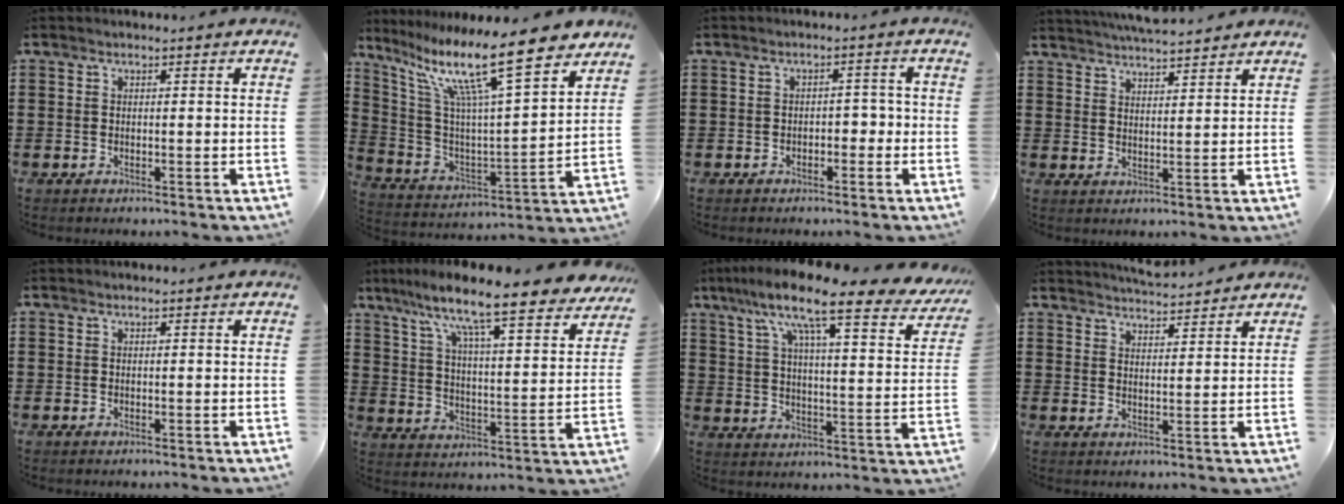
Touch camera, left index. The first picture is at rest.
{"total": 15.1, "force": [10.7, 1.9, 10.5], "torque": [-0.217, -0.067, 0.171]}
{"total": 1.9, "force": [-1.2, 1.0, 1.1], "torque": [-0.027, 0.006, -0.029]}
{"total": 4.3, "force": [4.3, 0.0, 0.7], "torque": [-0.027, -0.018, 0.078]}
{"total": 0.0}
{"total": 10.0, "force": [8.4, 0.3, 5.5], "torque": [-0.132, -0.062, 0.133]}
{"total": 12.5, "force": [9.4, 1.4, 8.1], "torque": [-0.166, -0.055, 0.148]}
{"total": 3.9, "force": [3.9, -0.1, 0.3], "torque": [-0.018, -0.016, 0.071]}